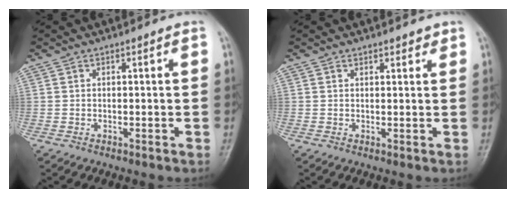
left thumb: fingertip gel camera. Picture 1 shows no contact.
{"total": 1.6, "force": [1.3, 0.8, 0.6], "torque": [0.002, -0.008, 0.014]}